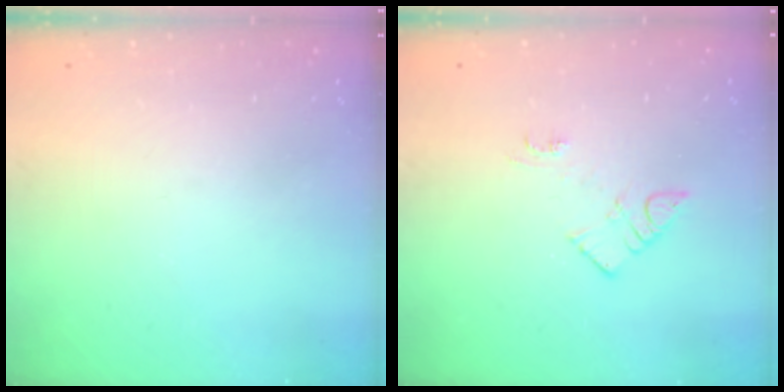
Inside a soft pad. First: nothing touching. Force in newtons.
{"total": 5.6, "press": 5.5, "slide": 0.6}